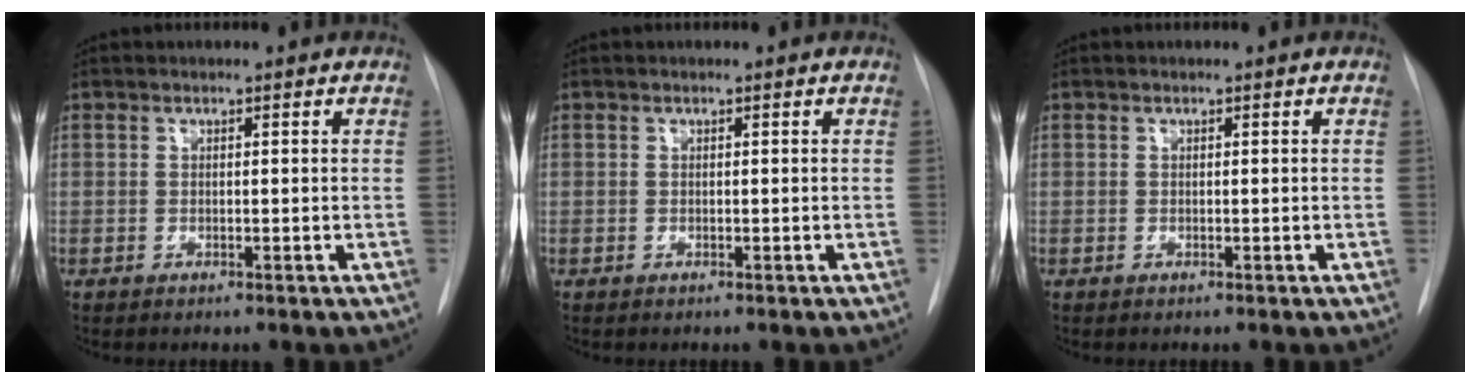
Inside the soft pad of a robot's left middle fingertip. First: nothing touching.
{"total": 0.0}
{"total": 0.0}